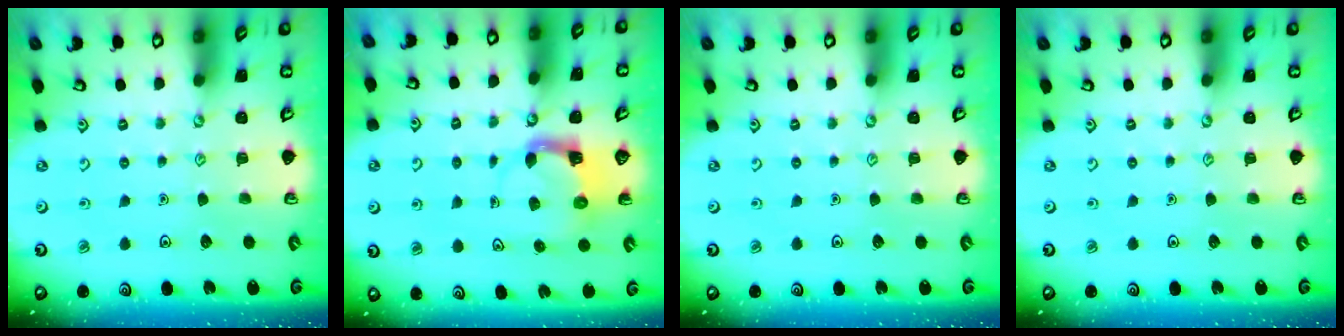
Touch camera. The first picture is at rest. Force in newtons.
{"total": 3.8, "press": 3.7, "slide": 0.7}
{"total": 0.0}
{"total": 0.0}